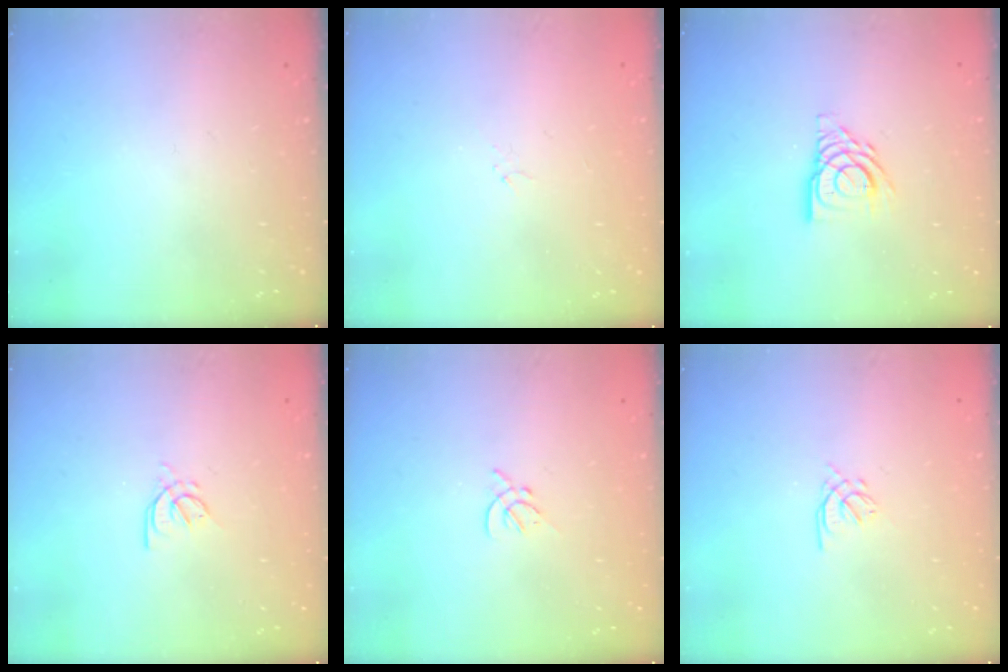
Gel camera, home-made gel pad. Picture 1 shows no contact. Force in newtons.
{"total": 0.9, "press": 0.8, "slide": 0.4}
{"total": 11.3, "press": 11.3, "slide": 1.3}
{"total": 3.7, "press": 3.6, "slide": 0.7}
{"total": 2.0, "press": 1.9, "slide": 0.5}
{"total": 1.4, "press": 1.3, "slide": 0.5}